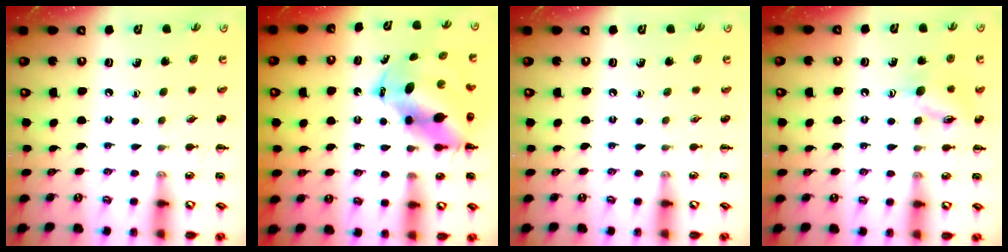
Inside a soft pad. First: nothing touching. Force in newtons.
{"total": 10.9, "press": 10.5, "slide": 3.0}
{"total": 0.0}
{"total": 11.2, "press": 11.1, "slide": 0.7}